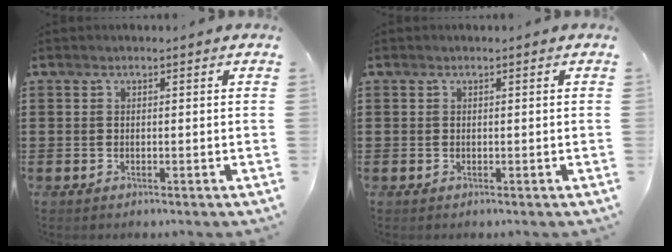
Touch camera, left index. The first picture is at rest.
{"total": 0.0}